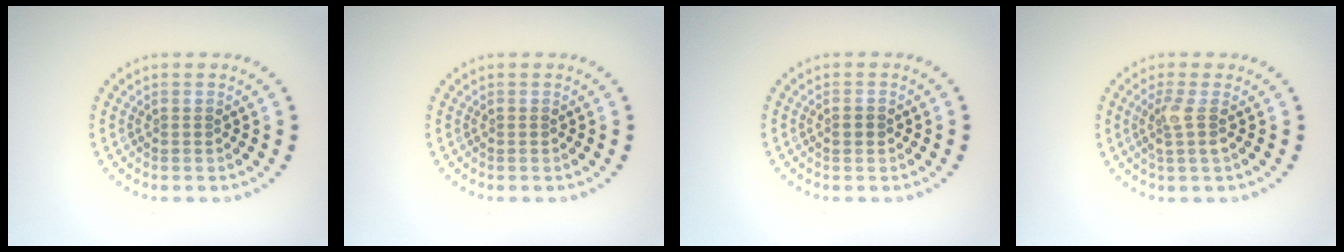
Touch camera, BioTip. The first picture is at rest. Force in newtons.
{"total": 0.0}
{"total": 1.2, "press": 1.2, "slide": 0.1}
{"total": 1.9, "press": 1.5, "slide": 1.2}